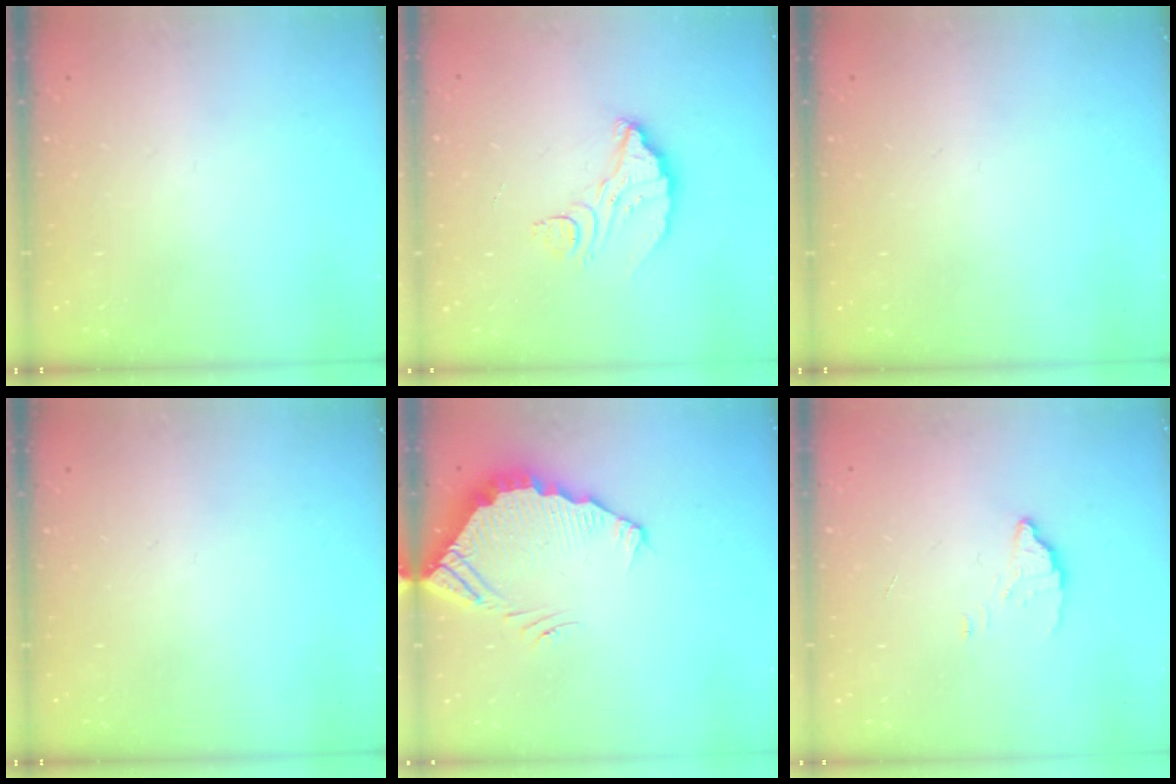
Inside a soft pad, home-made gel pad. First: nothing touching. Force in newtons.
{"total": 9.0, "press": 8.9, "slide": 0.8}
{"total": 0.0}
{"total": 0.0}
{"total": 5.0, "press": 5.0, "slide": 0.2}
{"total": 1.9, "press": 1.9, "slide": 0.0}